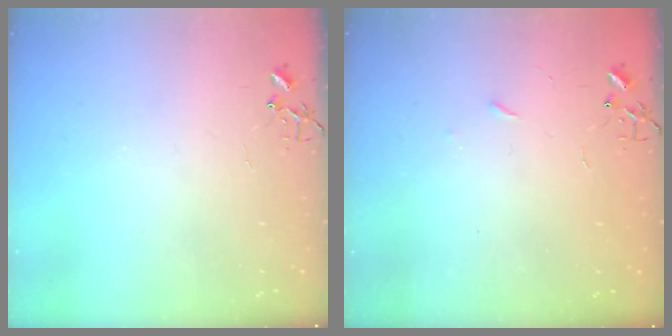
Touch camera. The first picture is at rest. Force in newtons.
{"total": 2.6, "press": 2.5, "slide": 0.4}